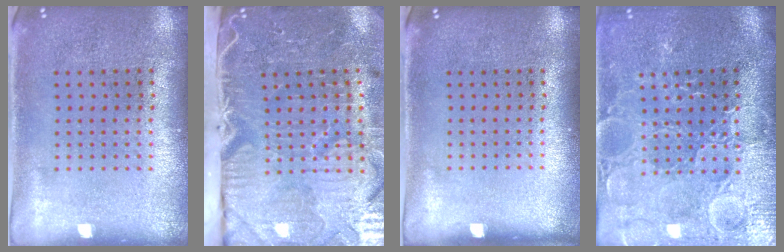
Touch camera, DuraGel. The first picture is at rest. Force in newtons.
{"total": 5.3, "press": 4.3, "slide": 3.1}
{"total": 0.0}
{"total": 3.8, "press": 3.6, "slide": 1.1}